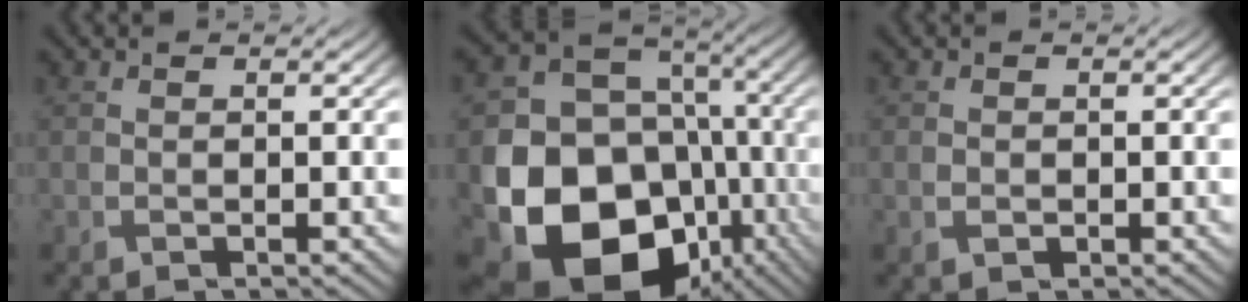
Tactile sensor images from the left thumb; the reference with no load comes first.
{"total": 18.9, "force": [-6.3, 14.5, 10.3], "torque": [-0.206, -0.048, -0.098]}
{"total": 1.1, "force": [-0.2, 0.9, 0.6], "torque": [-0.012, -0.006, -0.004]}